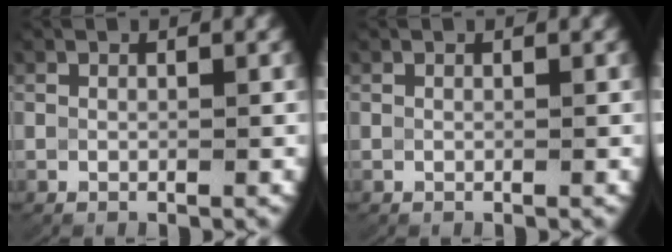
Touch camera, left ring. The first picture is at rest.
{"total": 0.0}